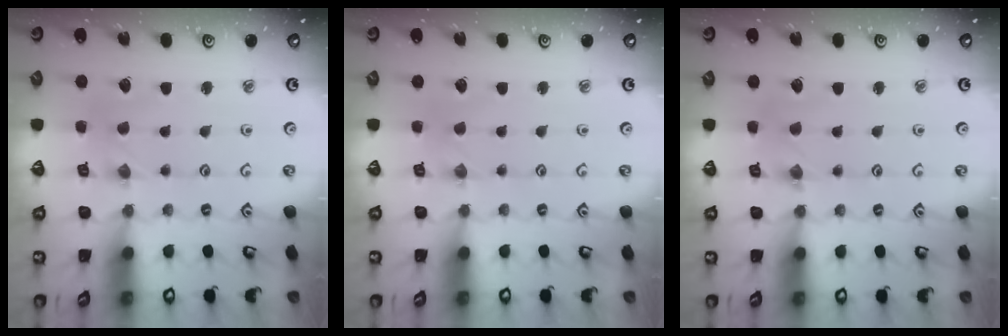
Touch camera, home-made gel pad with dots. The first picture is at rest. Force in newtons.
{"total": 0.0}
{"total": 1.4, "press": 1.3, "slide": 0.3}